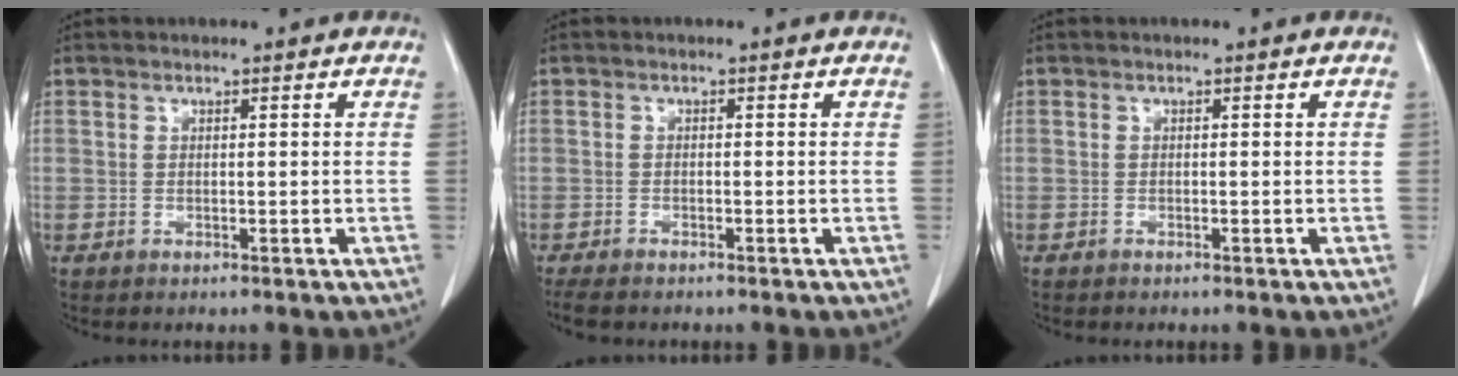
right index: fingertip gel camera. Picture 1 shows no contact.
{"total": 4.6, "force": [-3.6, 1.8, 2.3], "torque": [-0.045, -0.009, -0.056]}
{"total": 0.5, "force": [-0.3, 0.4, 0.2], "torque": [-0.005, 0.002, -0.007]}